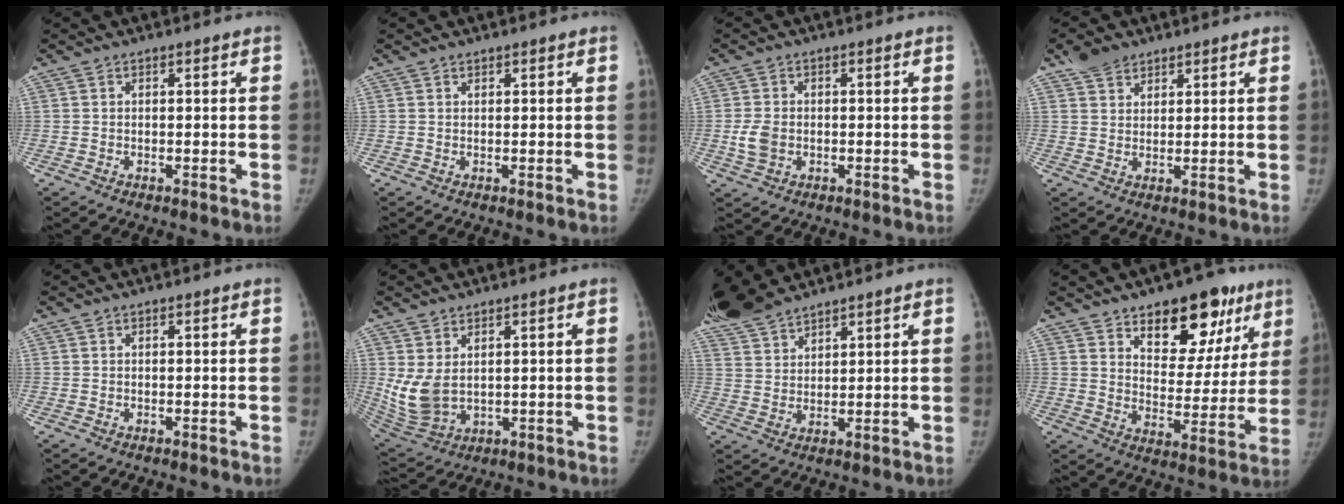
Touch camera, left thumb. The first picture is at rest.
{"total": 0.6, "force": [0.5, 0.3, 0.1], "torque": [0.000, -0.004, 0.008]}
{"total": 4.3, "force": [-0.4, 3.2, 2.8], "torque": [-0.058, 0.000, -0.005]}
{"total": 4.7, "force": [3.4, 2.9, 1.3], "torque": [-0.007, -0.013, 0.065]}
{"total": 0.0}
{"total": 8.5, "force": [2.1, 5.3, 6.3], "torque": [-0.133, -0.016, 0.063]}
{"total": 8.4, "force": [7.8, 1.8, 2.3], "torque": [-0.049, -0.016, 0.167]}
{"total": 17.5, "force": [10.5, 9.4, 10.2], "torque": [-0.068, -0.052, 0.151]}